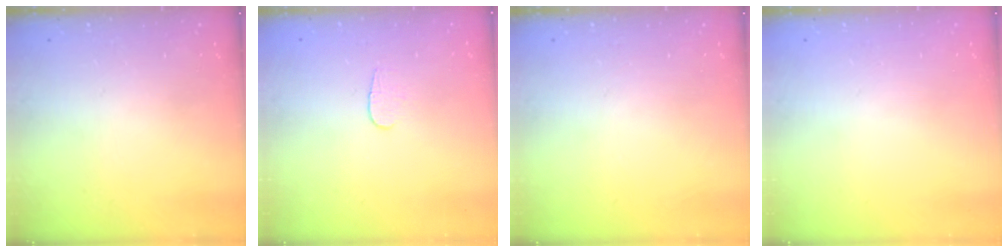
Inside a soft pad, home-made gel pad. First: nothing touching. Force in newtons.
{"total": 3.8, "press": 3.8, "slide": 0.4}
{"total": 0.0}
{"total": 0.0}